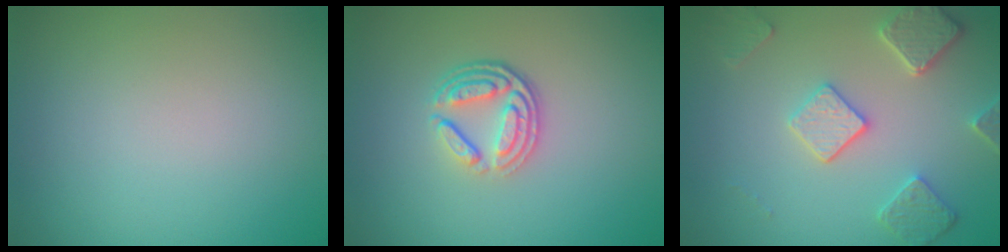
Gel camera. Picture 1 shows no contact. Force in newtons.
{"total": 3.9, "press": 2.8, "slide": 2.7}
{"total": 4.5, "press": 3.7, "slide": 2.6}